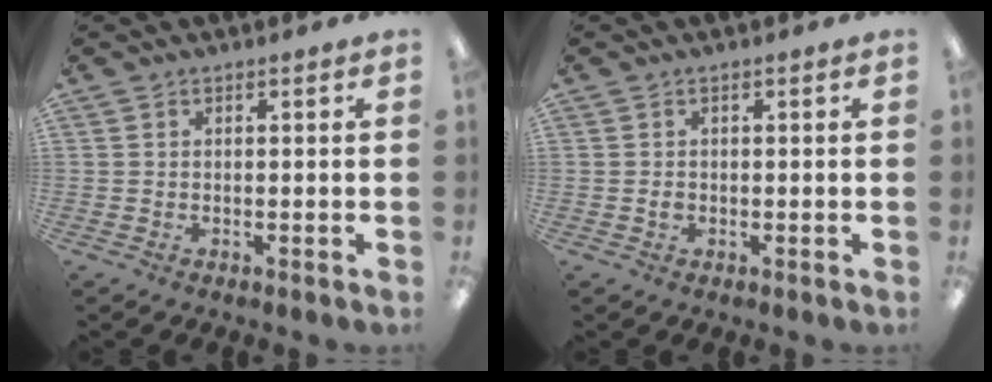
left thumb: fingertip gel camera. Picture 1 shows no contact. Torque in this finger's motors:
{"motor_torque": [-0.14, 0.13, 0.02, -0.17, -0.01]}